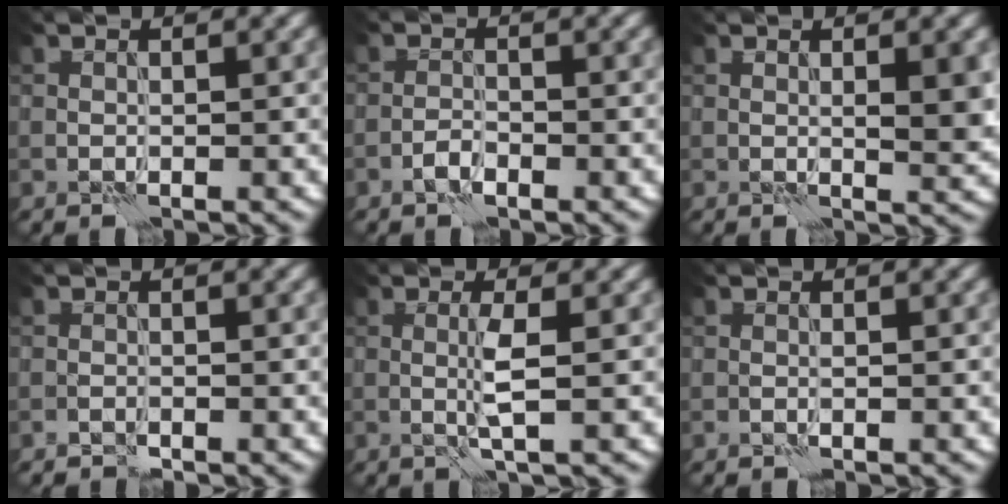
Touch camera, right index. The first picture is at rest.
{"total": 1.3, "force": [-0.9, 0.5, 0.8], "torque": [-0.016, 0.004, -0.020]}
{"total": 2.7, "force": [0.3, 0.6, 2.6], "torque": [-0.042, -0.003, 0.008]}
{"total": 0.5, "force": [-0.5, 0.1, 0.0], "torque": [-0.001, 0.003, -0.012]}
{"total": 2.0, "force": [0.1, -0.1, 2.0], "torque": [-0.045, 0.000, 0.000]}
{"total": 0.0}